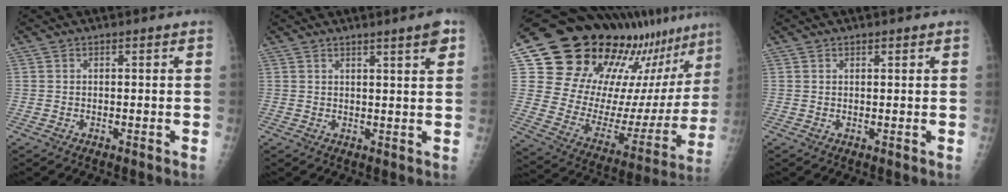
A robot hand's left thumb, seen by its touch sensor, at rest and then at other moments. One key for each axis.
{"total": 3.8, "fx": 2.4, "fy": 0.1, "fz": 2.9, "tx": -0.037, "ty": -0.015, "tz": 0.033}
{"total": 29.5, "fx": 21.5, "fy": 12.2, "fz": 16.0, "tx": -0.217, "ty": -0.100, "tz": 0.322}
{"total": 0.6, "fx": 0.5, "fy": 0.3, "fz": 0.2, "tx": 0.000, "ty": -0.003, "tz": 0.005}